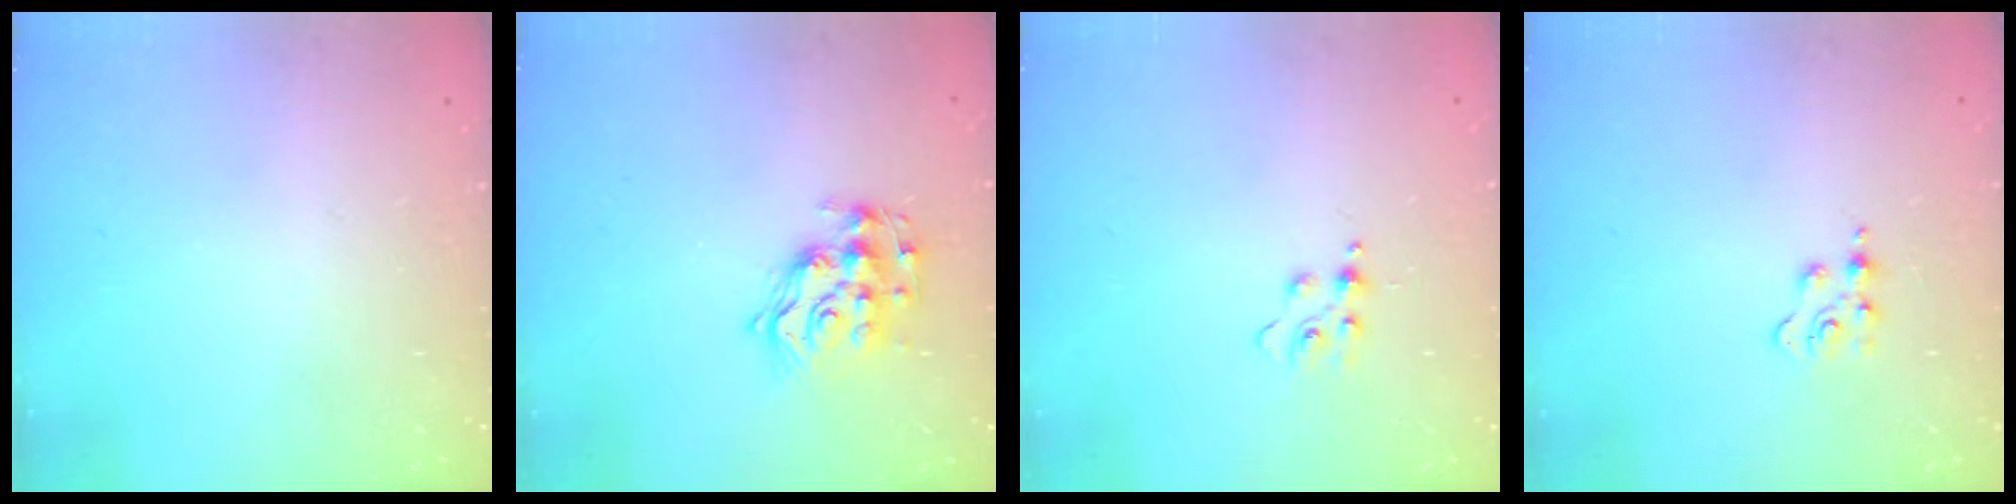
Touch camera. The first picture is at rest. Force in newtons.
{"total": 12.2, "press": 12.2, "slide": 0.7}
{"total": 5.2, "press": 5.2, "slide": 0.5}
{"total": 2.9, "press": 2.9, "slide": 0.4}